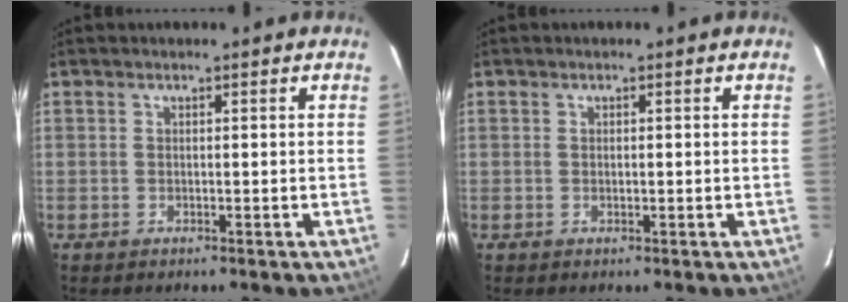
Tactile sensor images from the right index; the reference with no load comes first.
{"total": 0.5, "force": [0.0, 0.3, 0.4], "torque": [-0.008, 0.002, 0.001]}